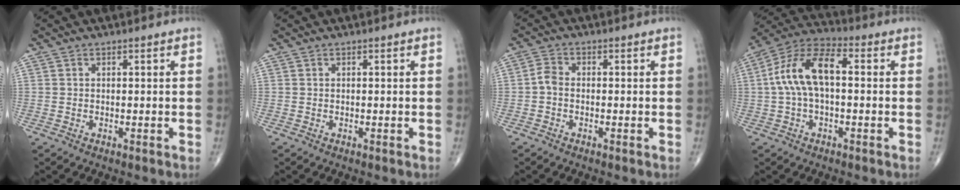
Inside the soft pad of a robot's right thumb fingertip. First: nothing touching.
{"total": 0.0}
{"total": 2.3, "force": [-0.6, 1.5, 1.7], "torque": [-0.031, 0.007, -0.021]}
{"total": 12.4, "force": [0.7, 6.2, 10.7], "torque": [-0.212, 0.042, 0.003]}